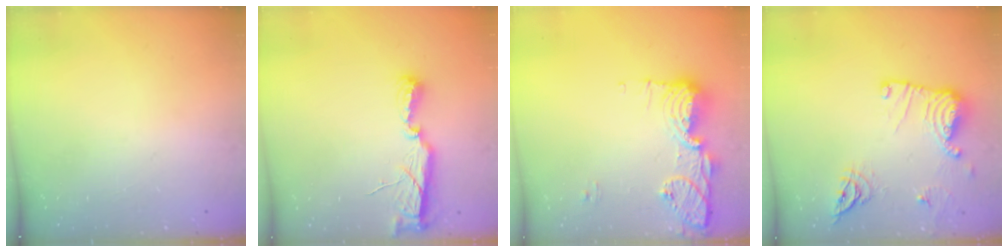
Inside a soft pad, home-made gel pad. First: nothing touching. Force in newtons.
{"total": 7.5, "press": 7.5, "slide": 0.4}
{"total": 16.1, "press": 15.2, "slide": 5.3}
{"total": 14.9, "press": 14.9, "slide": 0.4}